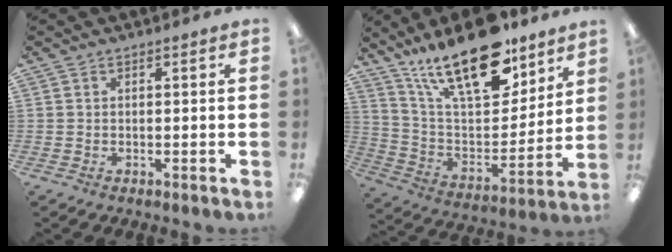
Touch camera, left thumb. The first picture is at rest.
{"total": 23.5, "force": [16.1, 9.3, 14.3], "torque": [-0.250, -0.100, 0.278]}